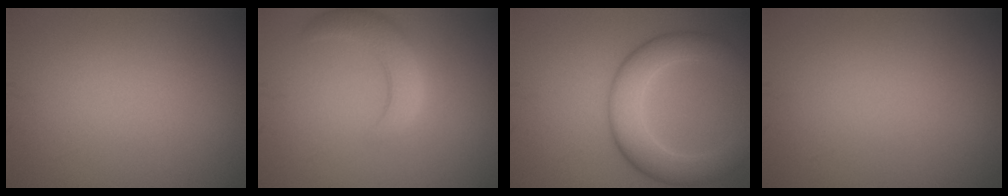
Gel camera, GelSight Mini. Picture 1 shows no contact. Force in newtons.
{"total": 3.9, "press": 3.9, "slide": 0.2}
{"total": 6.6, "press": 6.6, "slide": 0.0}
{"total": 0.0}